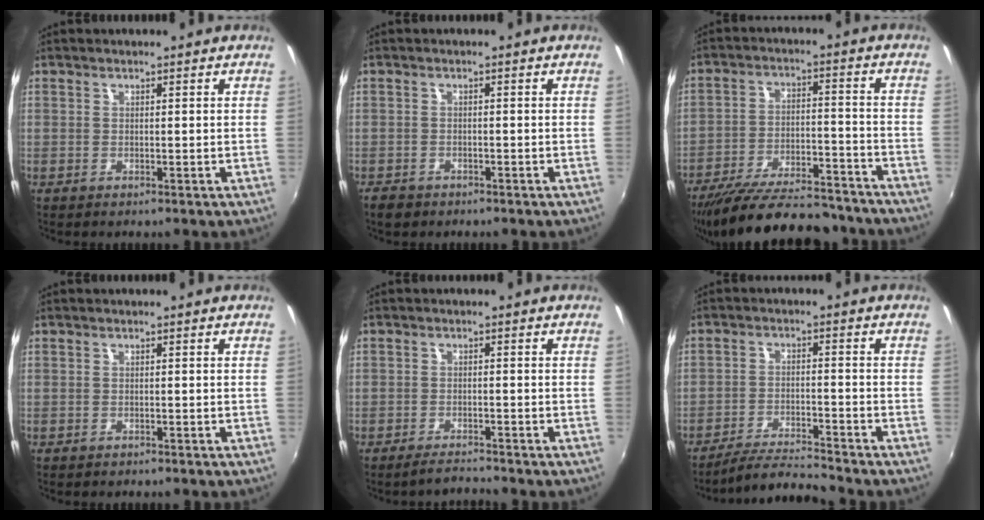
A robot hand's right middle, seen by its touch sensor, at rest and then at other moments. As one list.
[{"total": 2.5, "force": [-1.6, 1.8, 0.9], "torque": [-0.024, -0.003, -0.024]}, {"total": 23.5, "force": [-20.3, 5.8, 10.2], "torque": [-0.192, -0.019, -0.288]}, {"total": 0.7, "force": [-0.6, 0.3, 0.1], "torque": [-0.006, 0.001, -0.008]}, {"total": 2.3, "force": [-2.3, 0.1, 0.3], "torque": [-0.016, -0.003, -0.042]}, {"total": 6.4, "force": [-6.2, -0.7, 1.2], "torque": [-0.048, 0.008, -0.112]}]